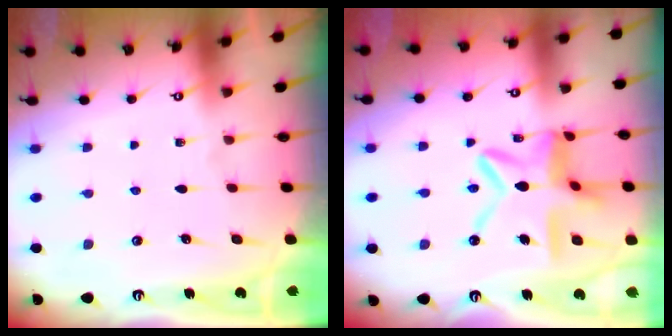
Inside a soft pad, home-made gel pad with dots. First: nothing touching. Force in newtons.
{"total": 14.8, "press": 14.7, "slide": 1.4}